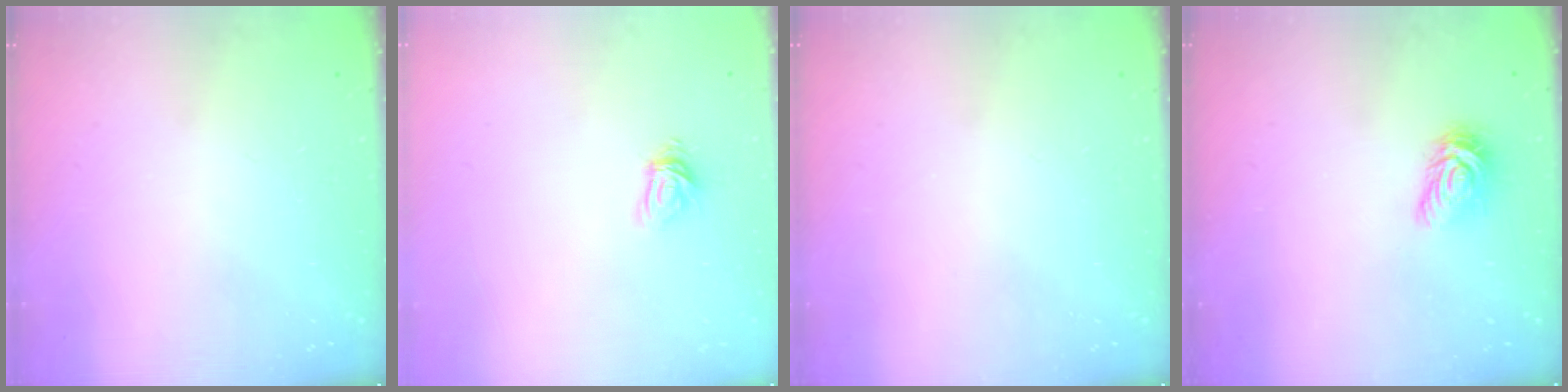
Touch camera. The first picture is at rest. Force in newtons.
{"total": 4.7, "press": 4.7, "slide": 0.4}
{"total": 0.0}
{"total": 7.6, "press": 7.6, "slide": 0.2}